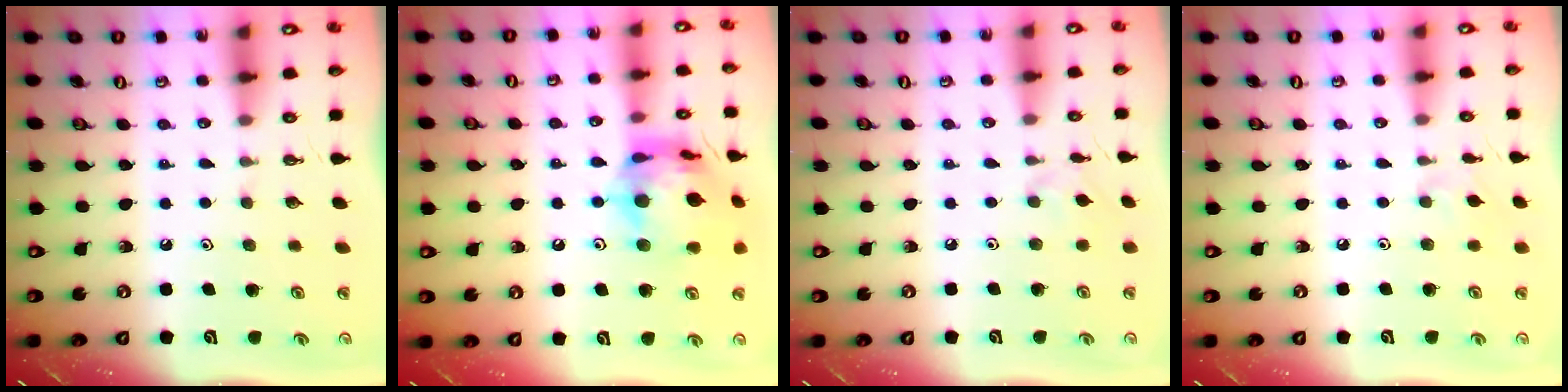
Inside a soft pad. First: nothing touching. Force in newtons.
{"total": 18.0, "press": 17.9, "slide": 2.0}
{"total": 3.2, "press": 3.1, "slide": 0.6}
{"total": 5.3, "press": 5.2, "slide": 0.9}